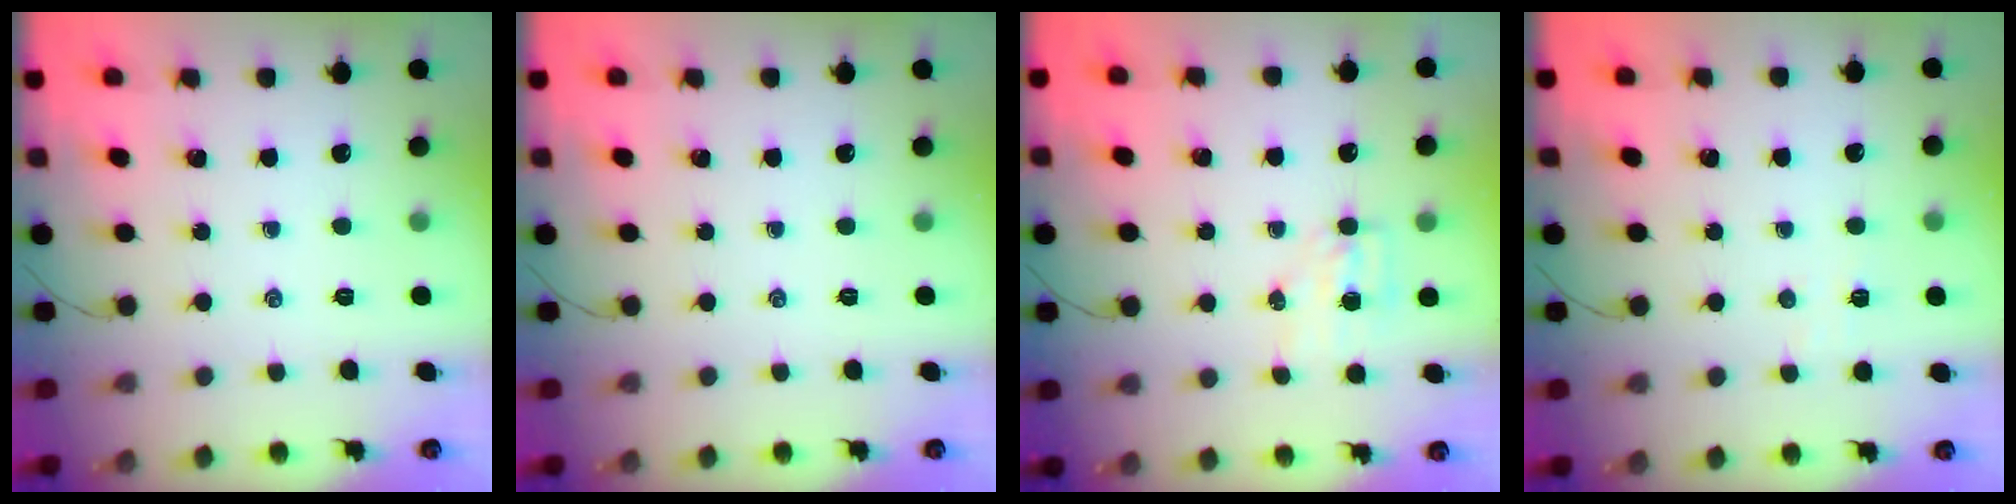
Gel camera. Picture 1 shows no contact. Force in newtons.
{"total": 0.0}
{"total": 4.3, "press": 4.2, "slide": 0.7}
{"total": 2.7, "press": 2.6, "slide": 0.8}